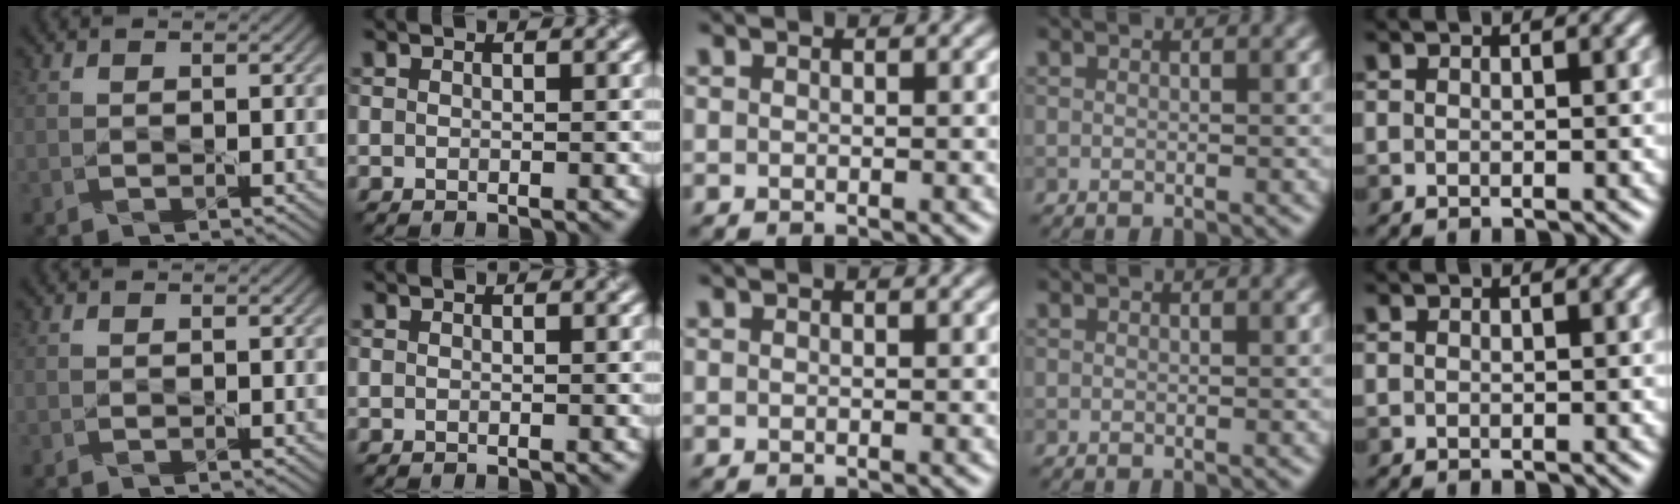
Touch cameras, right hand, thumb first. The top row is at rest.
{}